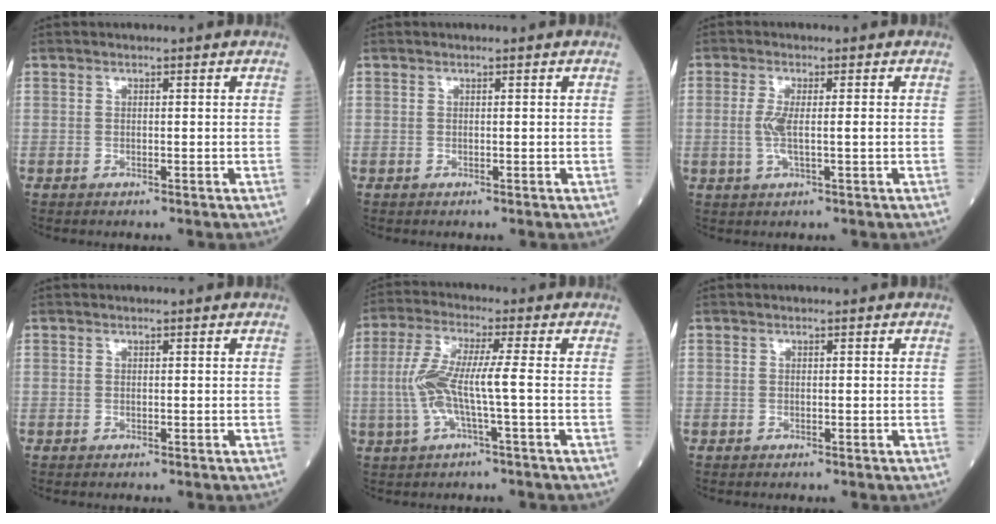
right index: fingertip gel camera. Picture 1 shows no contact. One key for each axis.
{"total": 0.0}
{"total": 3.9, "fx": -0.3, "fy": 0.6, "fz": 3.8, "tx": -0.081, "ty": -0.003, "tz": -0.007}
{"total": 0.0}
{"total": 7.9, "fx": -1.1, "fy": 0.4, "fz": 7.8, "tx": -0.167, "ty": 0.016, "tz": -0.025}
{"total": 0.0}